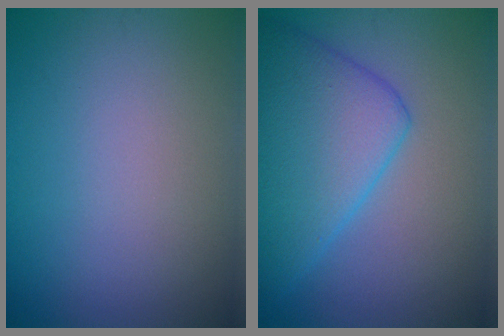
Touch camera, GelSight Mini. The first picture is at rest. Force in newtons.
{"total": 8.0, "press": 8.0, "slide": 0.2}